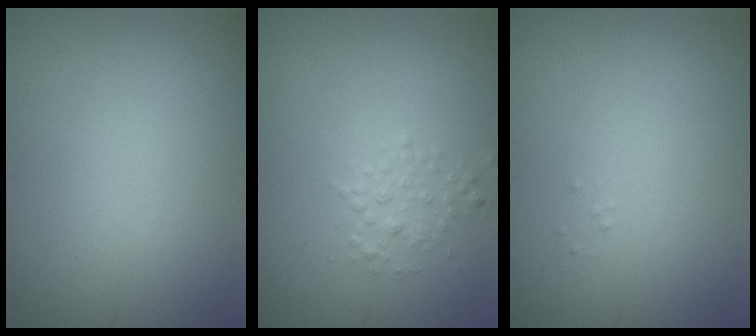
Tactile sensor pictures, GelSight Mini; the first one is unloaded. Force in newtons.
{"total": 1.5, "press": 1.5, "slide": 0.0}
{"total": 0.0}